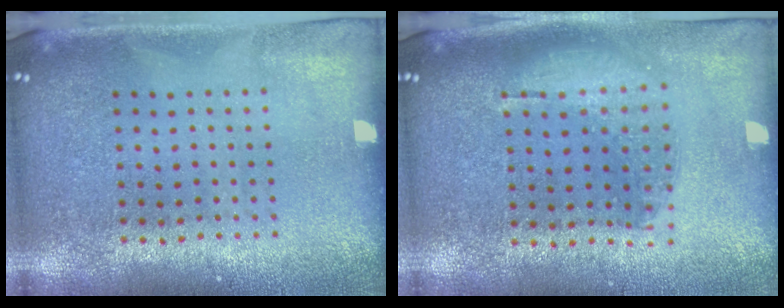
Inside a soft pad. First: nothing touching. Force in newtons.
{"total": 1.1, "press": 1.0, "slide": 0.6}